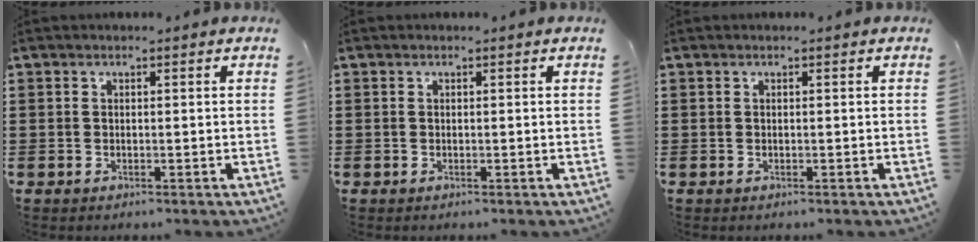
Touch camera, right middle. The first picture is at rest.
{"total": 0.0}
{"total": 0.0}